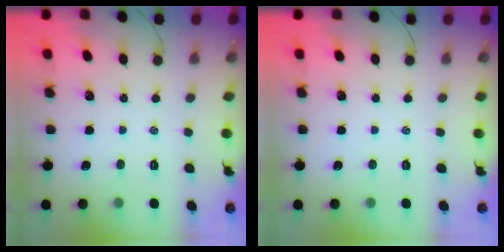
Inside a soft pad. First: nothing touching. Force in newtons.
{"total": 0.0}